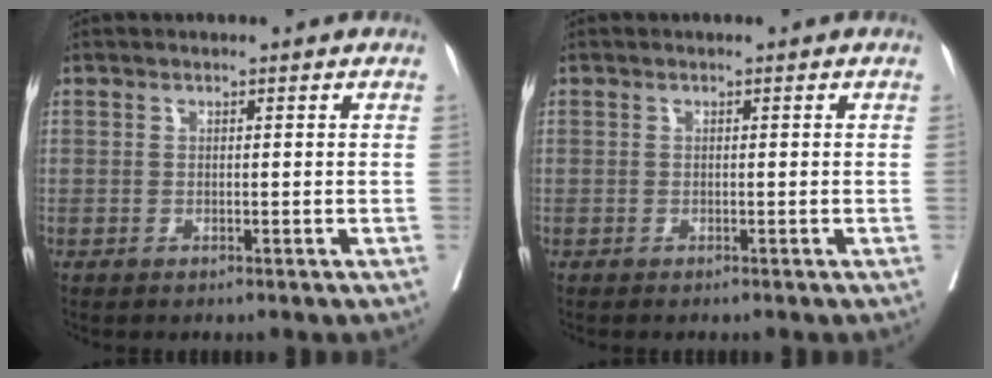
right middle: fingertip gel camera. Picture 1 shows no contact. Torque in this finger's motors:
{"motor_torque": [0.81, -1.17, 0.06, 0.01]}